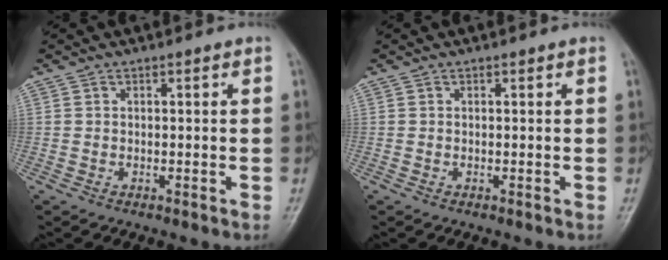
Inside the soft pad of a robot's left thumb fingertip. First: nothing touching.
{"total": 0.0}